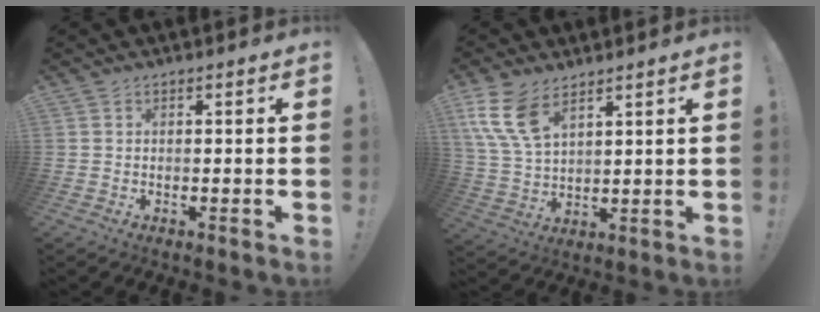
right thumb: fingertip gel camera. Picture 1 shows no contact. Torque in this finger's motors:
{"motor_torque": [1.18, 1.27, 0.55, 0.11, 0.22]}